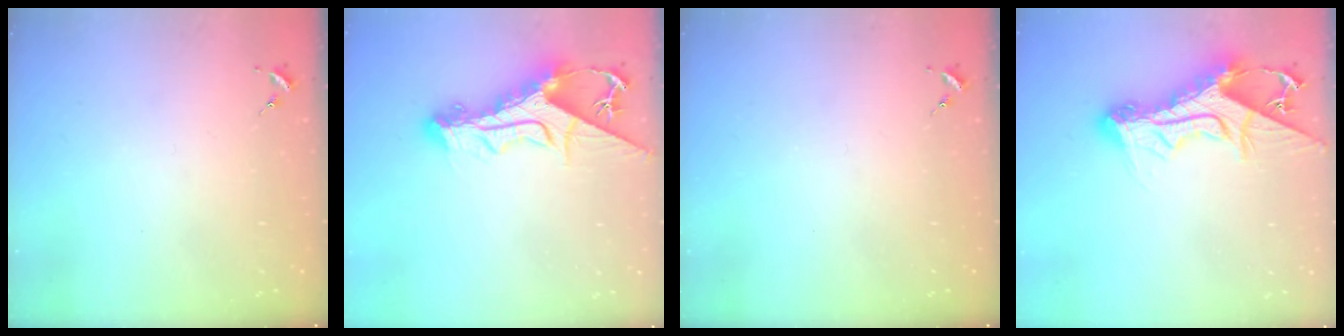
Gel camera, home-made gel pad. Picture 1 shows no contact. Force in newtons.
{"total": 14.2, "press": 14.1, "slide": 1.3}
{"total": 0.0}
{"total": 18.1, "press": 18.0, "slide": 1.6}